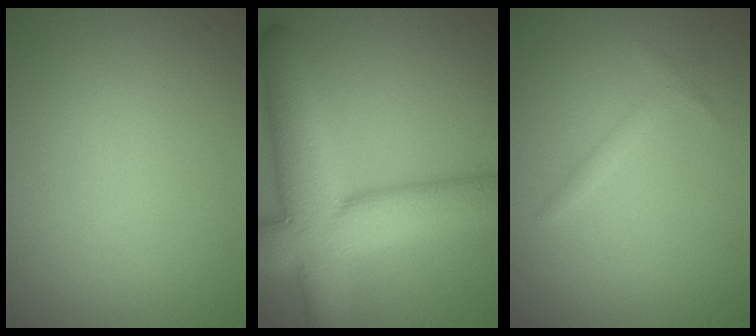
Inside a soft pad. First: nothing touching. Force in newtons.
{"total": 11.3, "press": 11.3, "slide": 0.9}
{"total": 0.9, "press": 0.9, "slide": 0.1}